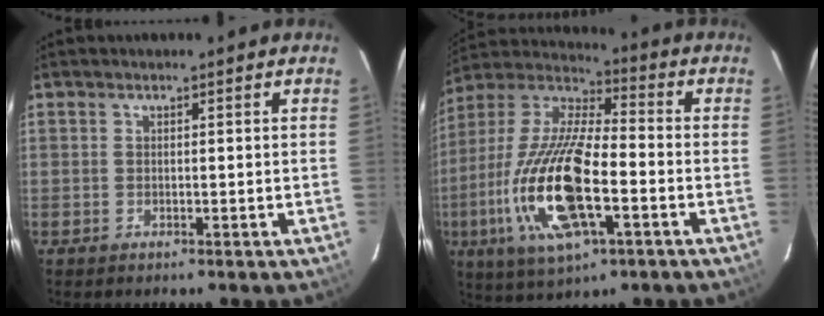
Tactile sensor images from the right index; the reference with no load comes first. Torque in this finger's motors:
{"motor_torque": [2.14, 0.00, 1.05, 0.21]}